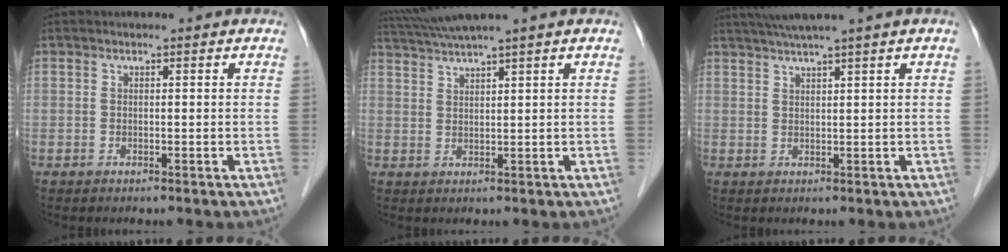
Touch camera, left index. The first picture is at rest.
{"total": 5.4, "force": [4.5, -1.8, 2.3], "torque": [-0.047, 0.015, 0.089]}
{"total": 5.5, "force": [4.3, -1.5, 3.1], "torque": [-0.048, 0.020, 0.075]}